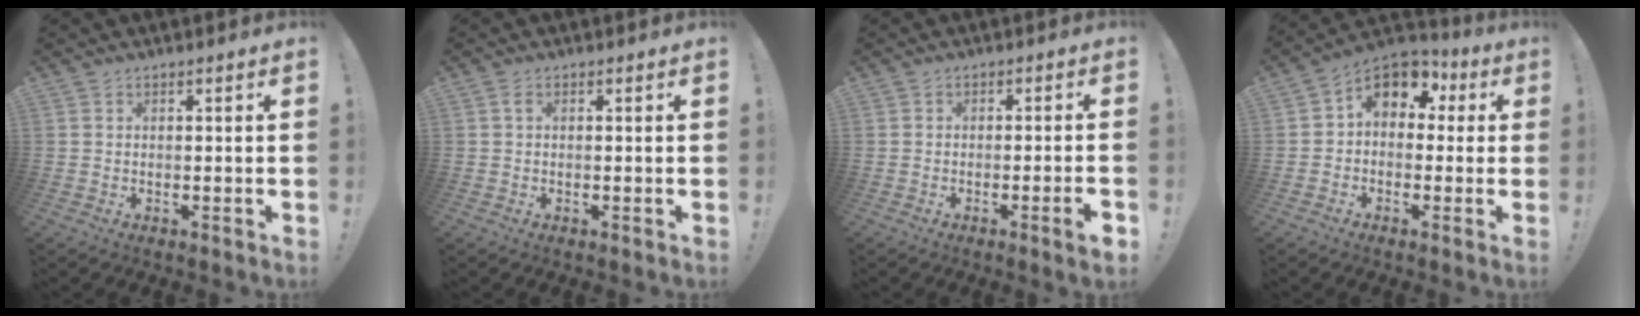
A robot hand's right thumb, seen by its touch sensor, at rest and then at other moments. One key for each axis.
{"total": 1.0, "fx": 0.3, "fy": 0.5, "fz": 0.8, "tx": -0.020, "ty": 0.005, "tz": 0.006}
{"total": 4.8, "fx": -2.1, "fy": 0.0, "fz": 4.3, "tx": -0.066, "ty": 0.001, "tz": -0.030}
{"total": 8.8, "fx": 2.0, "fy": 6.7, "fz": 5.3, "tx": -0.077, "ty": 0.000, "tz": 0.044}